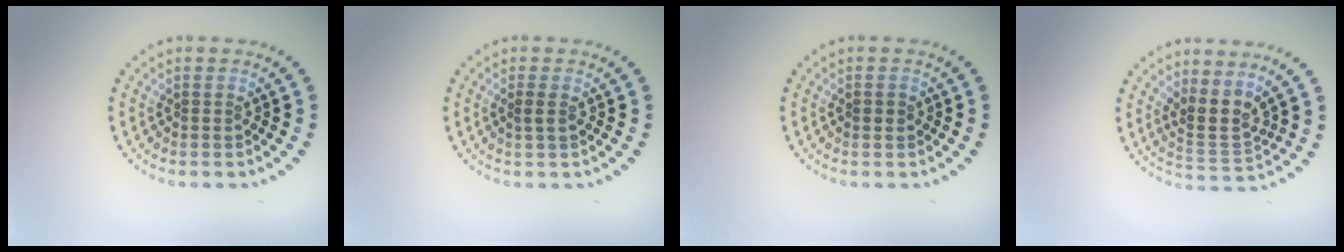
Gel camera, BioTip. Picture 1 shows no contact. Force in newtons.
{"total": 1.0, "press": 0.9, "slide": 0.3}
{"total": 1.0, "press": 1.0, "slide": 0.1}
{"total": 2.8, "press": 2.0, "slide": 1.9}